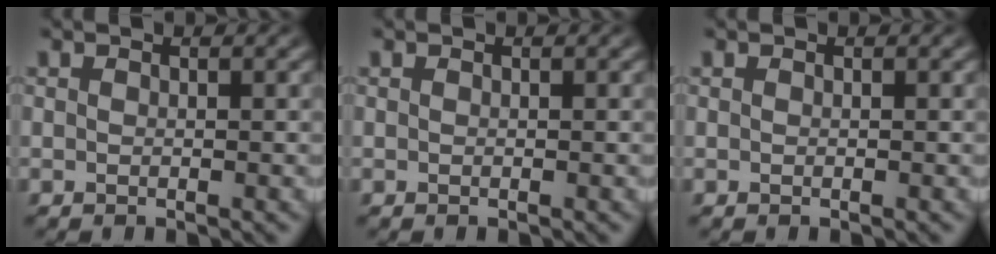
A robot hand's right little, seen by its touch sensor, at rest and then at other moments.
{"total": 0.0}
{"total": 0.0}